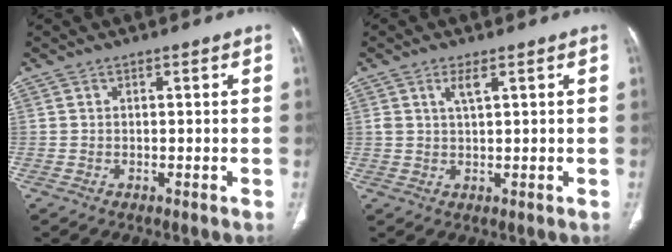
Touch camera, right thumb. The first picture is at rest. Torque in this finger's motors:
{"motor_torque": [0.04, -0.07, 0.26, 0.51, 0.11]}